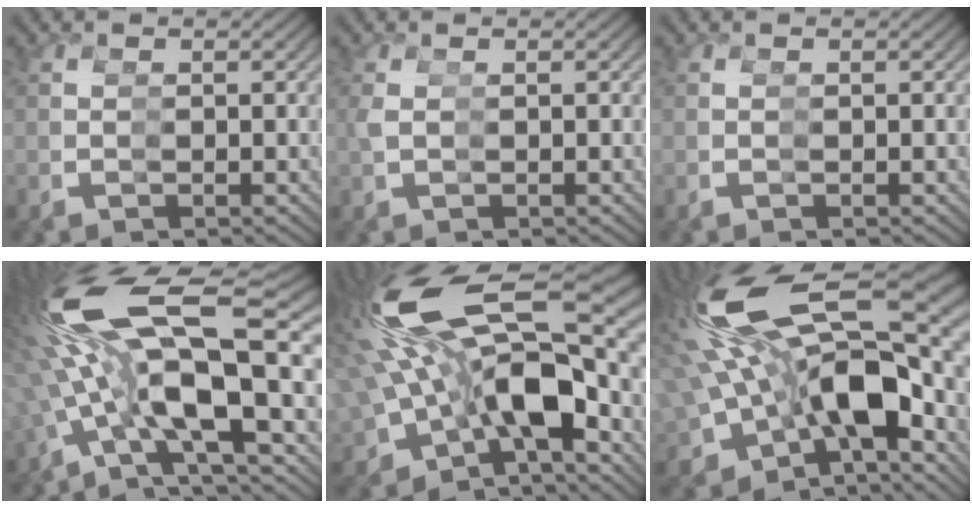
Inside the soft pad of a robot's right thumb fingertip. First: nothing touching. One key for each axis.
{"total": 0.6, "fx": 0.5, "fy": 0.3, "fz": 0.0, "tx": -0.005, "ty": 0.004, "tz": 0.008}
{"total": 0.0}
{"total": 11.2, "fx": 2.3, "fy": 5.9, "fz": 9.2, "tx": -0.220, "ty": 0.026, "tz": 0.042}
{"total": 13.8, "fx": 1.8, "fy": 8.1, "fz": 11.1, "tx": -0.250, "ty": 0.004, "tz": 0.037}
{"total": 15.0, "fx": 1.1, "fy": 9.2, "fz": 11.8, "tx": -0.259, "ty": -0.003, "tz": 0.027}